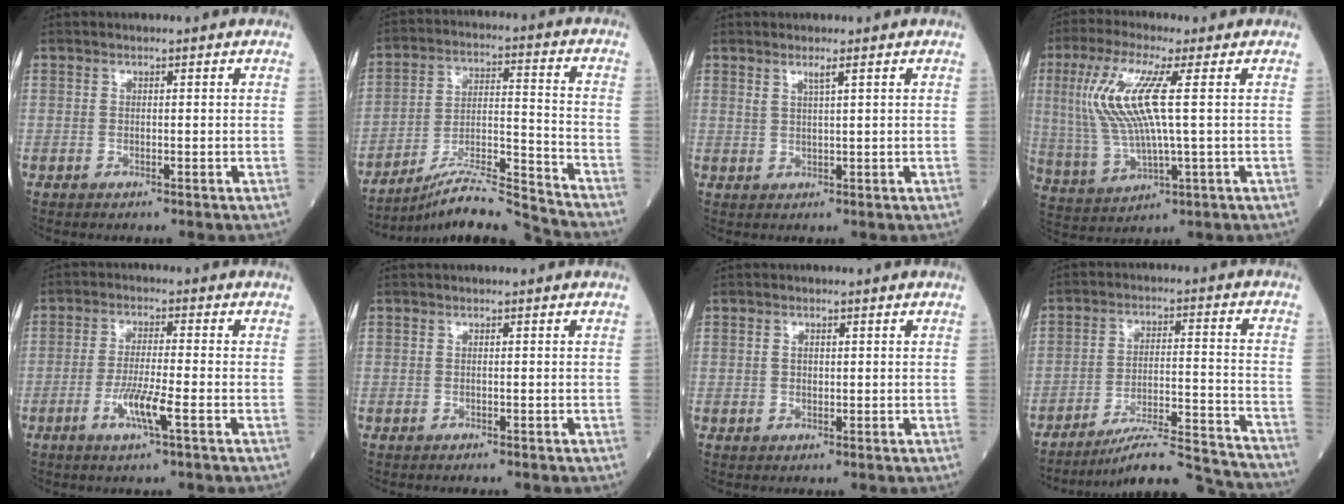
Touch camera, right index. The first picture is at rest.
{"total": 13.0, "force": [-12.4, -1.7, 3.6], "torque": [-0.061, 0.017, -0.221]}
{"total": 1.8, "force": [1.2, -0.1, 1.4], "torque": [-0.028, -0.003, 0.023]}
{"total": 12.8, "force": [2.9, 1.1, 12.4], "torque": [-0.290, 0.002, 0.058]}
{"total": 6.0, "force": [-2.4, 0.0, 5.5], "torque": [-0.107, -0.010, -0.046]}
{"total": 0.7, "force": [-0.6, -0.1, 0.3], "torque": [-0.005, -0.002, -0.009]}
{"total": 1.0, "force": [0.3, 0.7, 0.7], "torque": [-0.018, 0.000, 0.004]}
{"total": 17.6, "force": [-16.8, -0.5, 5.2], "torque": [-0.070, 0.002, -0.246]}